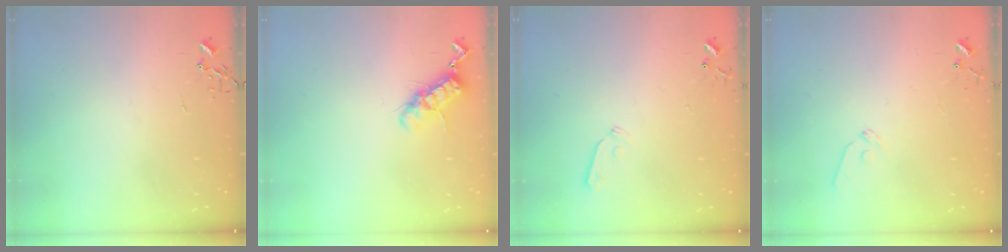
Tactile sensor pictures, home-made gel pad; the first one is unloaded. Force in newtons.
{"total": 11.0, "press": 10.9, "slide": 1.1}
{"total": 5.4, "press": 5.4, "slide": 0.8}
{"total": 6.9, "press": 6.9, "slide": 0.7}